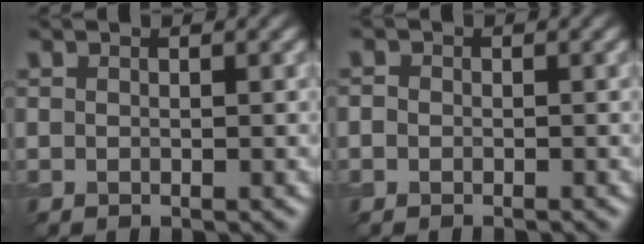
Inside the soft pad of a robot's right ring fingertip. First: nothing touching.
{"total": 1.0, "force": [-0.6, 0.8, 0.2], "torque": [0.005, 0.005, -0.012]}